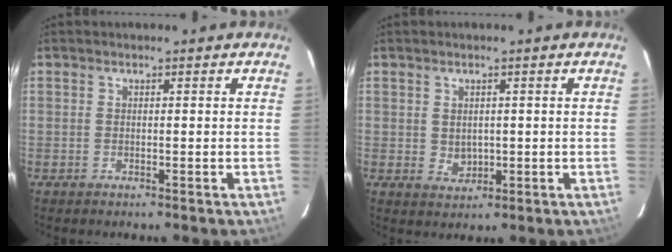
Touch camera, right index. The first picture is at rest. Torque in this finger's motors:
{"motor_torque": [0.41, 0.03, 0.01, 0.02]}